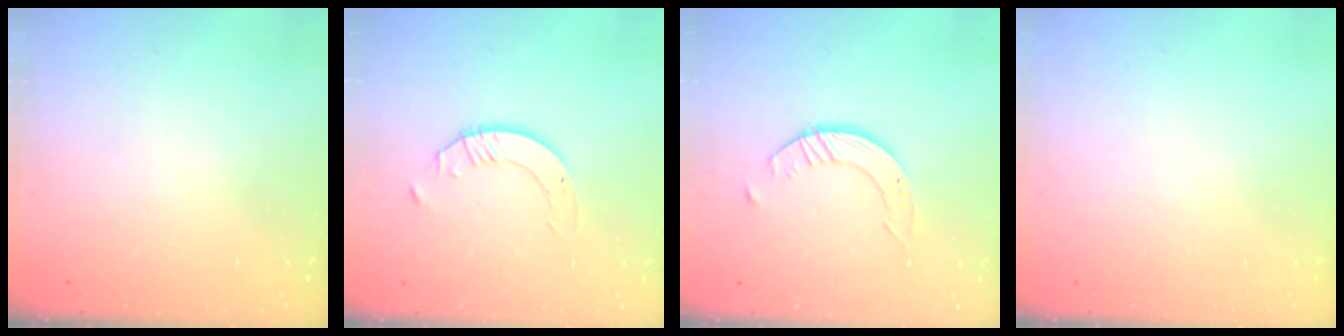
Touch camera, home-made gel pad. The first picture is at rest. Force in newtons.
{"total": 2.1, "press": 2.1, "slide": 0.2}
{"total": 2.4, "press": 2.4, "slide": 0.3}
{"total": 0.0}